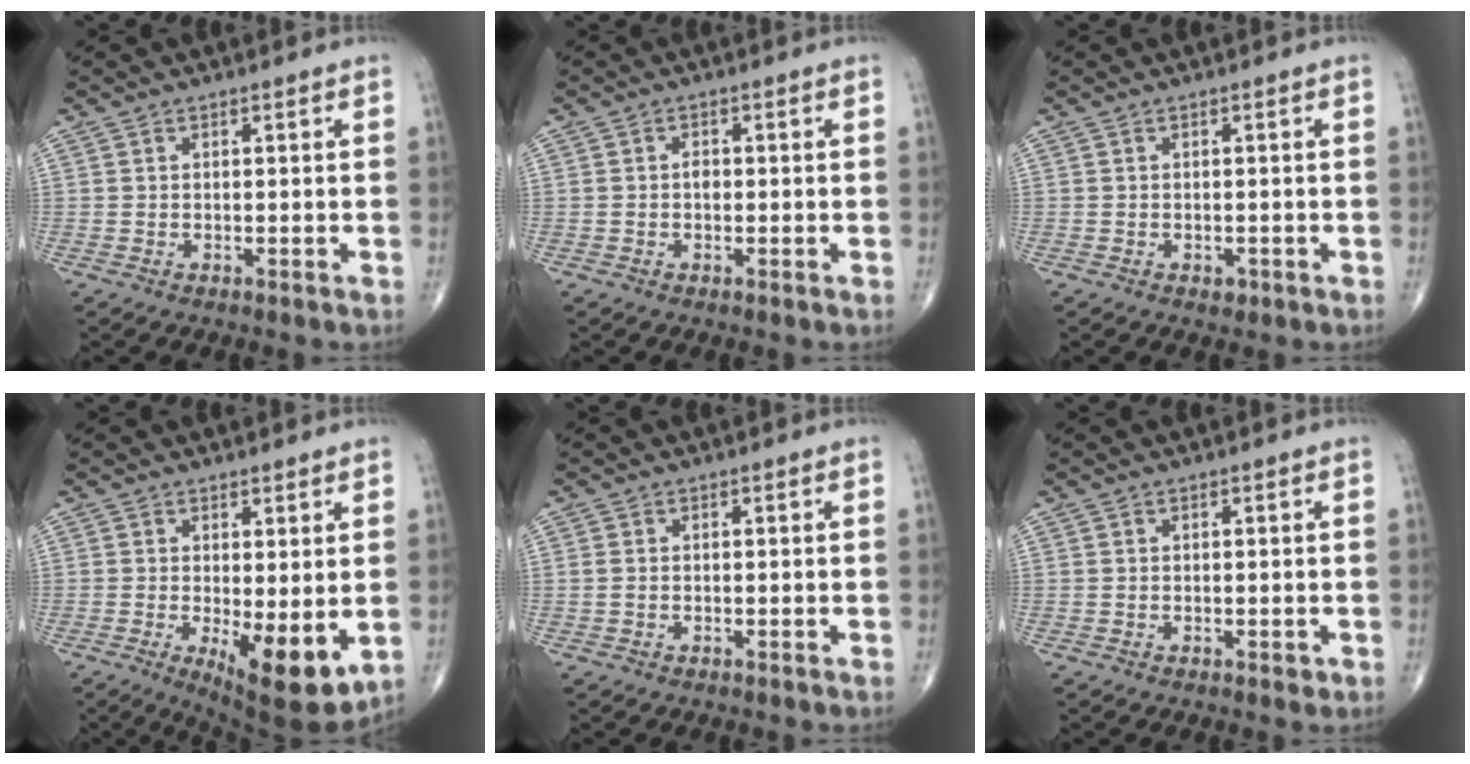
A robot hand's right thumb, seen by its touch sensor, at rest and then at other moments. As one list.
[{"total": 1.4, "force": [-0.2, 1.0, 1.0], "torque": [-0.014, 0.003, -0.004]}, {"total": 1.1, "force": [-0.5, 0.8, 0.5], "torque": [-0.004, 0.001, -0.006]}, {"total": 10.3, "force": [-1.7, 3.5, 9.5], "torque": [-0.132, -0.026, -0.015]}, {"total": 0.9, "force": [-0.1, 0.6, 0.6], "torque": [-0.019, 0.003, 0.000]}, {"total": 0.7, "force": [-0.2, 0.4, 0.5], "torque": [-0.003, 0.000, -0.003]}]